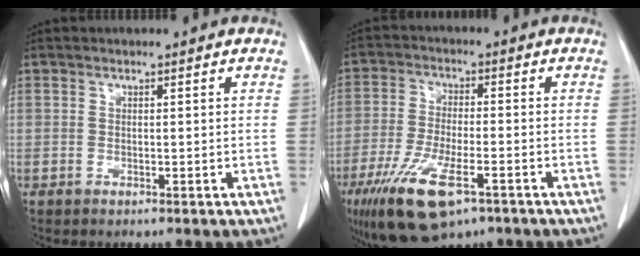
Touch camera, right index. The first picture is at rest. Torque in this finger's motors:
{"motor_torque": [1.52, -0.61, 0.76, 0.21]}